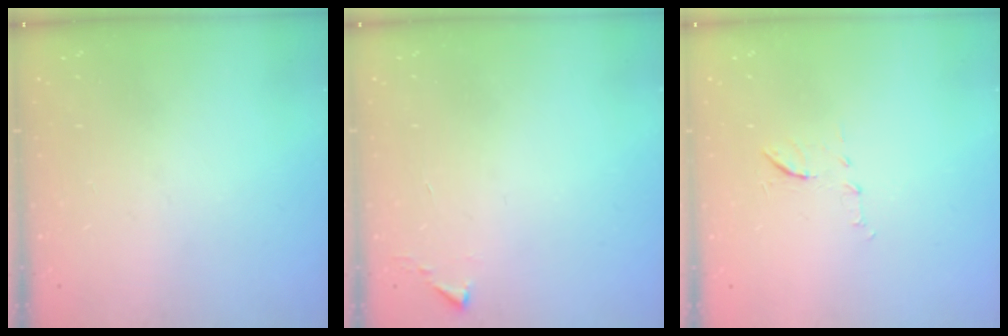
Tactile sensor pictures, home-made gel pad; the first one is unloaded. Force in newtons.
{"total": 1.1, "press": 1.1, "slide": 0.1}
{"total": 6.1, "press": 5.9, "slide": 1.5}